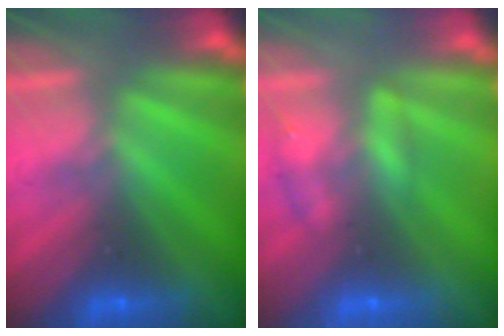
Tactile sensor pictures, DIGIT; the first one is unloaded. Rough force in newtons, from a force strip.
{"total": 2.3}